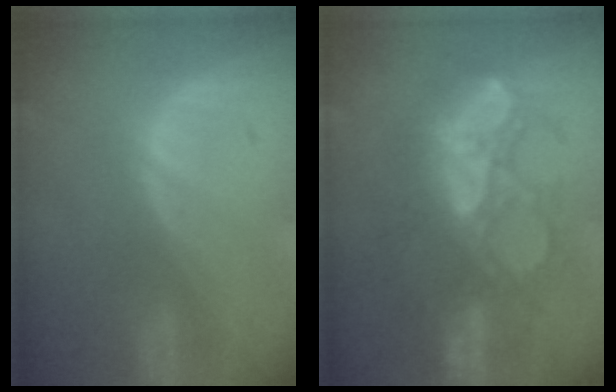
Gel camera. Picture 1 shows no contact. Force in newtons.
{"total": 9.3, "press": 9.1, "slide": 2.1}